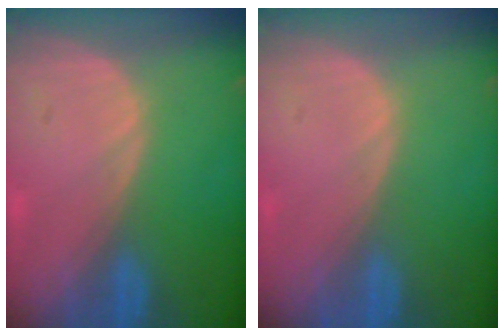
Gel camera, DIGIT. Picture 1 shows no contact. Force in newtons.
{"total": 0.0}